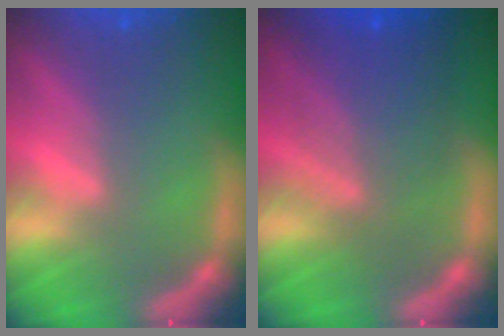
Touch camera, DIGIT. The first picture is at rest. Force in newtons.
{"total": 7.0}